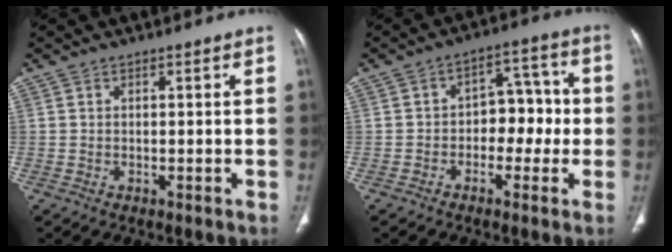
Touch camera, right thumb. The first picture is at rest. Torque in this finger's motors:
{"motor_torque": [-0.65, 0.16, -0.02, 0.26, -0.03]}